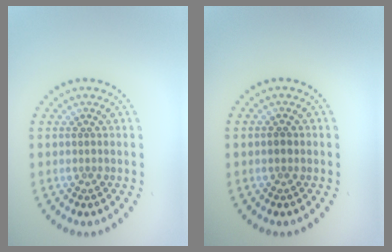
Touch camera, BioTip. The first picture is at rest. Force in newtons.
{"total": 0.9, "press": 0.9, "slide": 0.0}